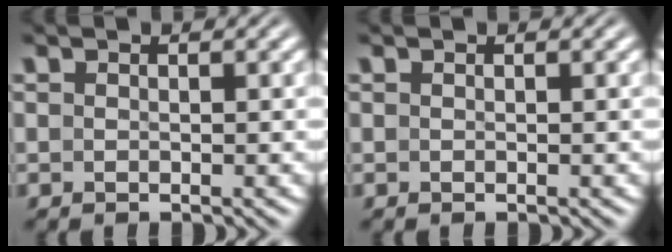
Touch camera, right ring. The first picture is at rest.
{"total": 0.0}